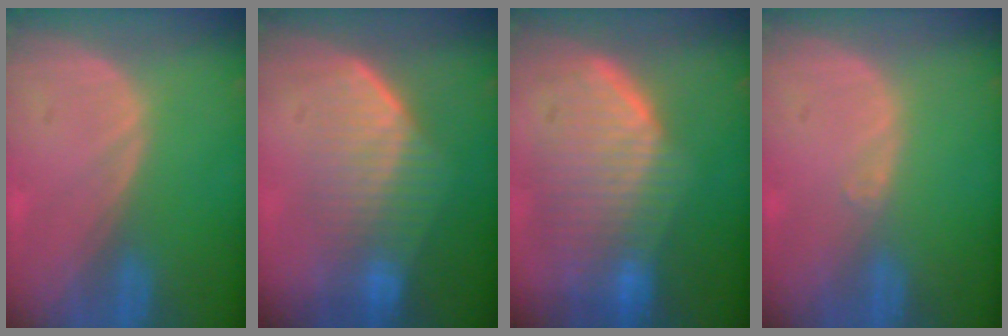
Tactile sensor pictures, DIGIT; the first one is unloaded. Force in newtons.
{"total": 7.3, "press": 7.0, "slide": 2.0}
{"total": 10.0, "press": 9.0, "slide": 4.4}
{"total": 0.6, "press": 0.5, "slide": 0.4}